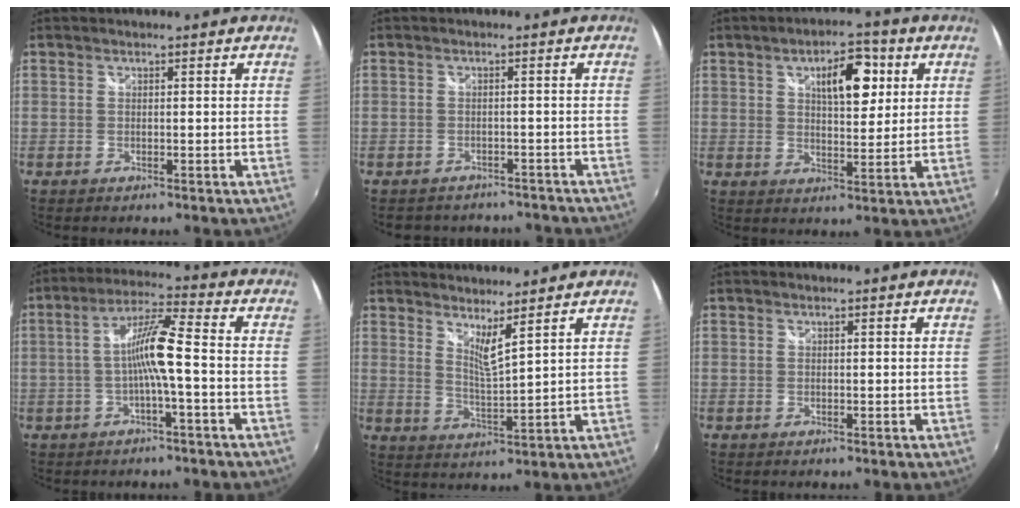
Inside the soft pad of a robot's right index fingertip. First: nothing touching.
{"total": 9.4, "force": [-8.0, 4.3, 2.3], "torque": [-0.053, 0.003, -0.099]}
{"total": 9.5, "force": [3.6, 4.2, 7.7], "torque": [-0.113, 0.020, 0.058]}
{"total": 8.0, "force": [-2.0, 0.1, 7.7], "torque": [-0.158, 0.014, -0.032]}
{"total": 5.0, "force": [4.1, -0.2, 2.8], "torque": [-0.044, -0.012, 0.065]}
{"total": 0.0}